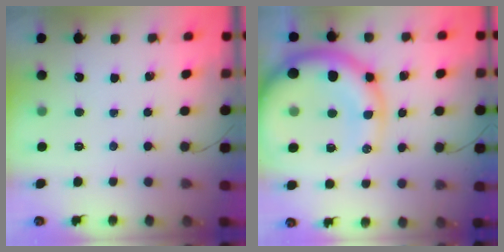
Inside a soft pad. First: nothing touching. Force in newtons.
{"total": 19.6, "press": 19.2, "slide": 3.7}